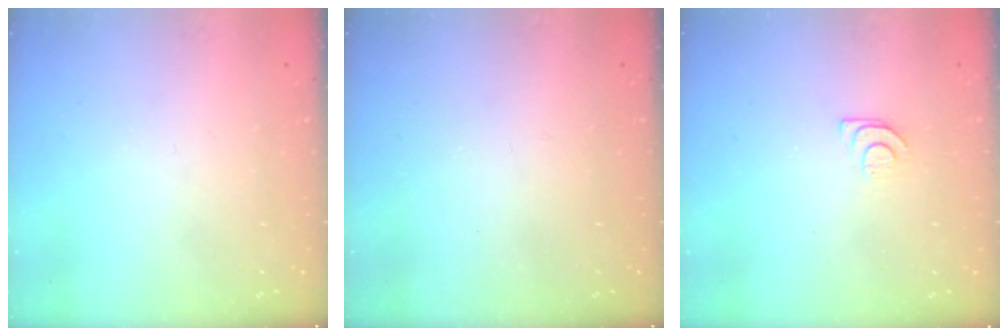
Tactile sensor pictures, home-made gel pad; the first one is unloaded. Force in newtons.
{"total": 2.7, "press": 2.7, "slide": 0.3}
{"total": 4.9, "press": 4.9, "slide": 0.6}